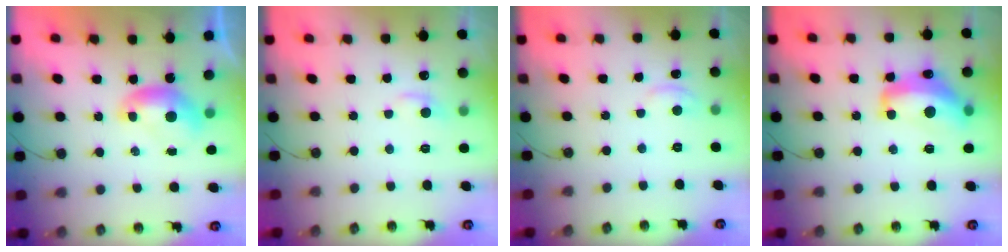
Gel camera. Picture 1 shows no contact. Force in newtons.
{"total": 1.2, "press": 1.0, "slide": 0.6}
{"total": 3.3, "press": 3.3, "slide": 0.4}
{"total": 10.2, "press": 10.2, "slide": 1.0}